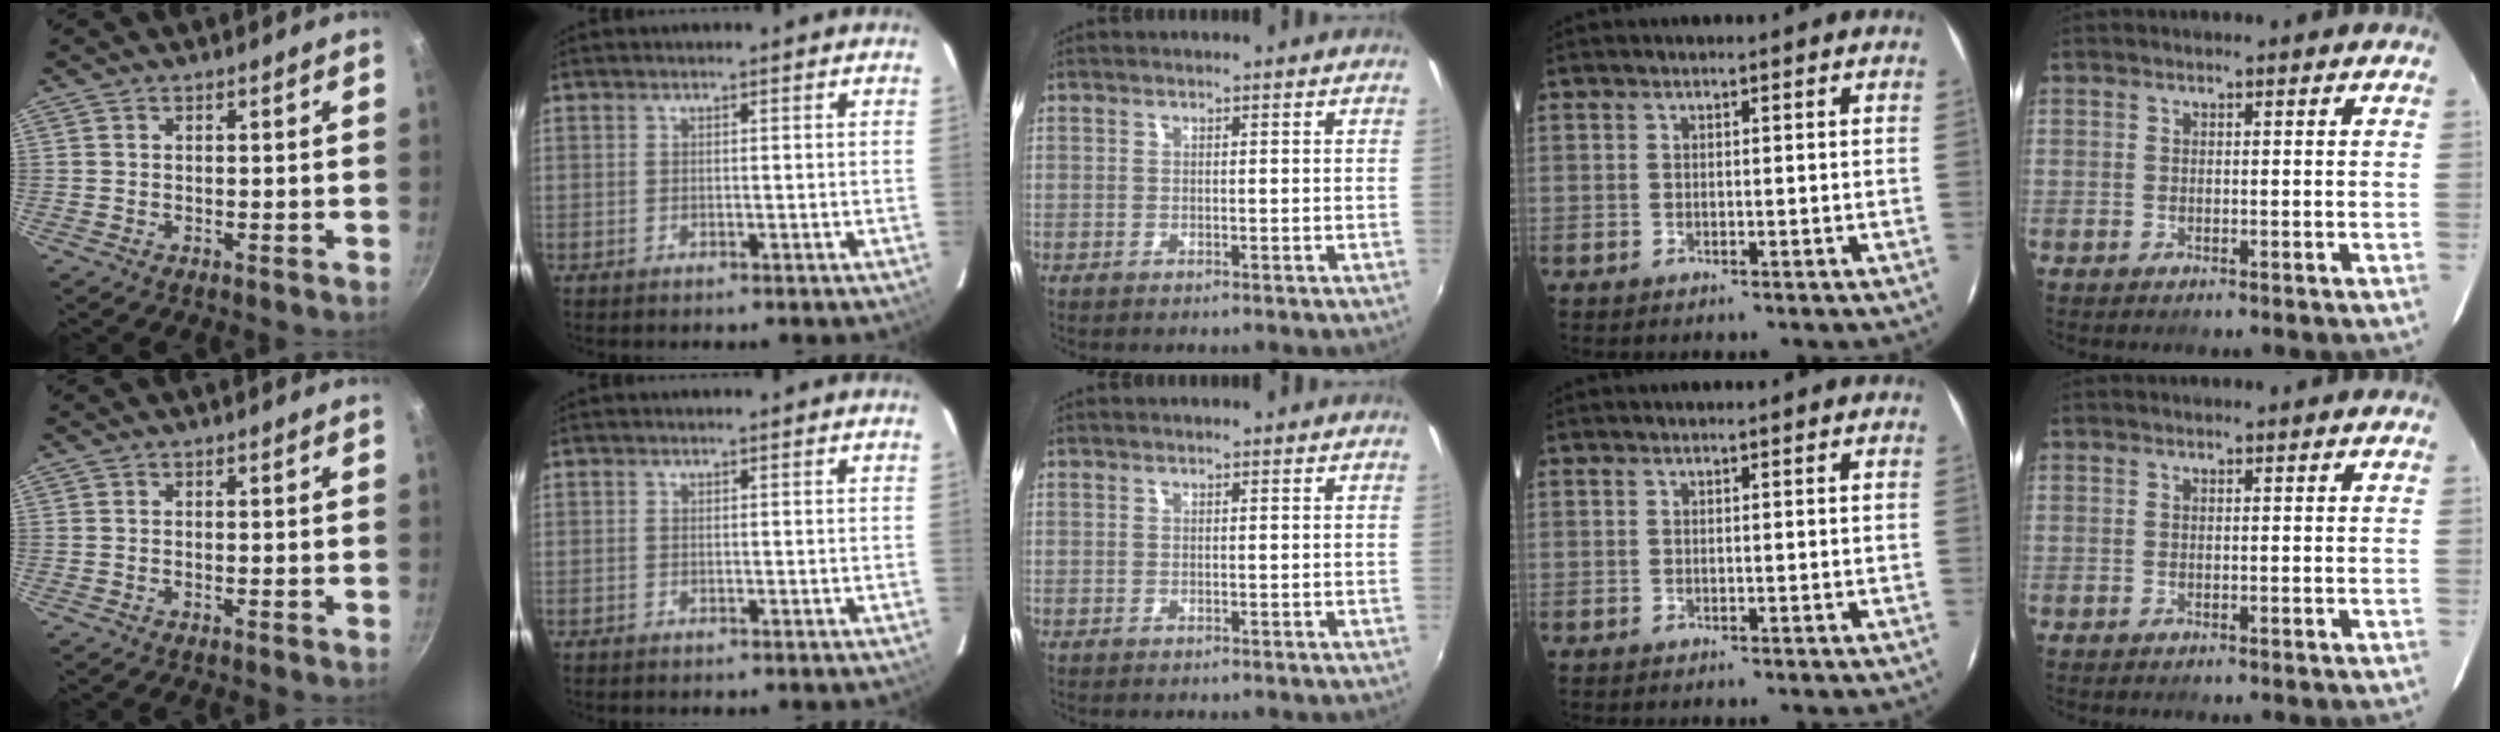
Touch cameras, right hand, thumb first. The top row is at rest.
{}